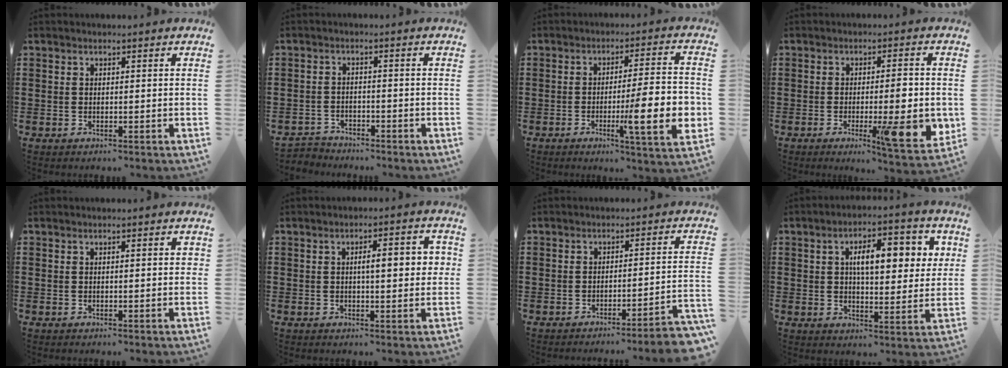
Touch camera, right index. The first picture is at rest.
{"total": 2.4, "force": [-2.3, 0.5, -0.2], "torque": [-0.004, 0.001, -0.052]}
{"total": 11.9, "force": [-2.7, 1.9, 11.4], "torque": [-0.177, -0.010, -0.046]}
{"total": 9.2, "force": [-1.6, 1.8, 8.9], "torque": [-0.128, -0.008, -0.023]}
{"total": 1.0, "force": [0.2, 0.1, 1.0], "torque": [-0.018, 0.001, 0.002]}
{"total": 4.9, "force": [0.7, 1.4, 4.6], "torque": [-0.071, 0.000, 0.005]}
{"total": 3.6, "force": [-2.9, -0.6, 2.0], "torque": [-0.035, -0.015, -0.060]}
{"total": 8.8, "force": [2.6, 3.6, 7.6], "torque": [-0.121, 0.000, 0.034]}